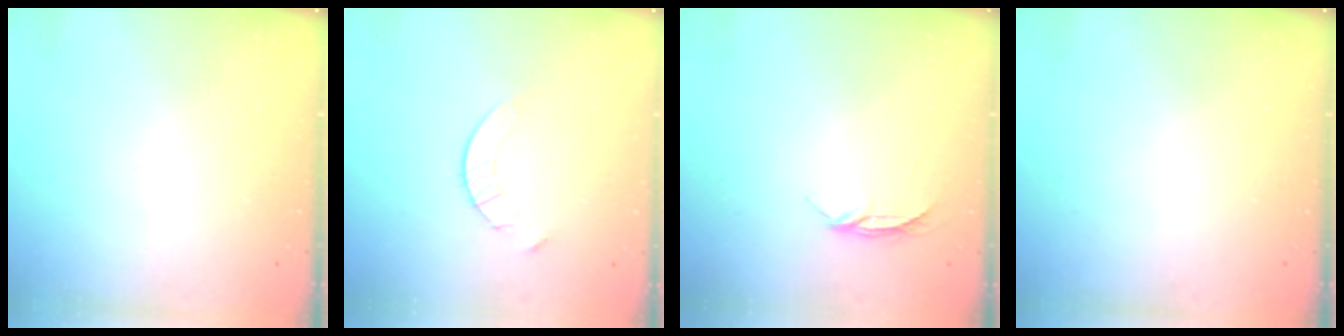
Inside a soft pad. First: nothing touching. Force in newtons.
{"total": 4.2, "press": 4.2, "slide": 0.4}
{"total": 4.0, "press": 4.0, "slide": 0.5}
{"total": 0.0}